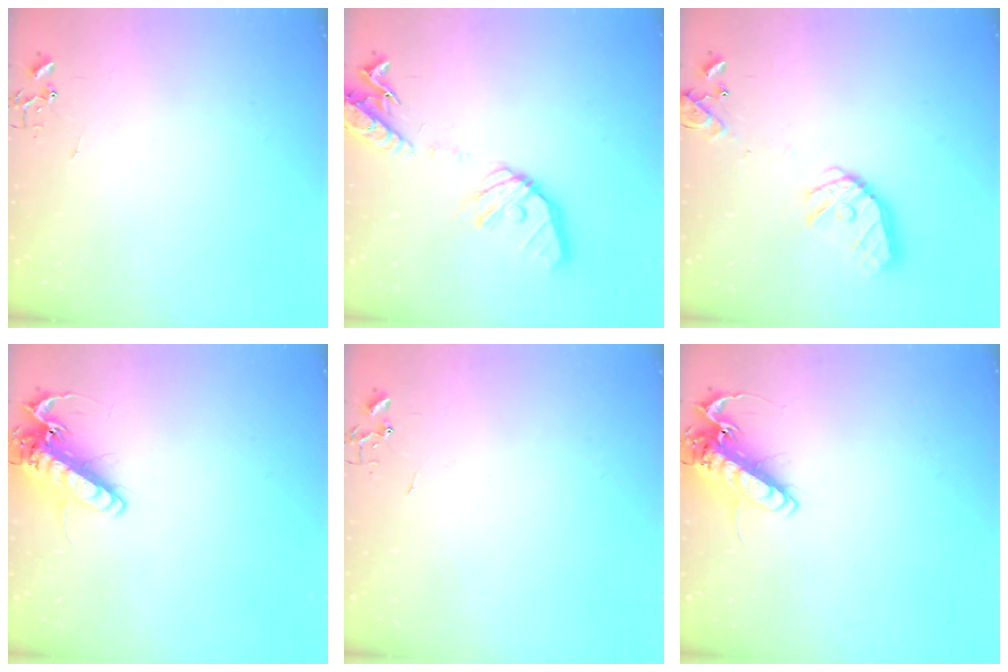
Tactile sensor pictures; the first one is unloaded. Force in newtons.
{"total": 17.8, "press": 17.5, "slide": 3.0}
{"total": 15.8, "press": 15.5, "slide": 2.5}
{"total": 15.7, "press": 15.5, "slide": 2.4}
{"total": 0.0}
{"total": 15.2, "press": 15.0, "slide": 2.4}